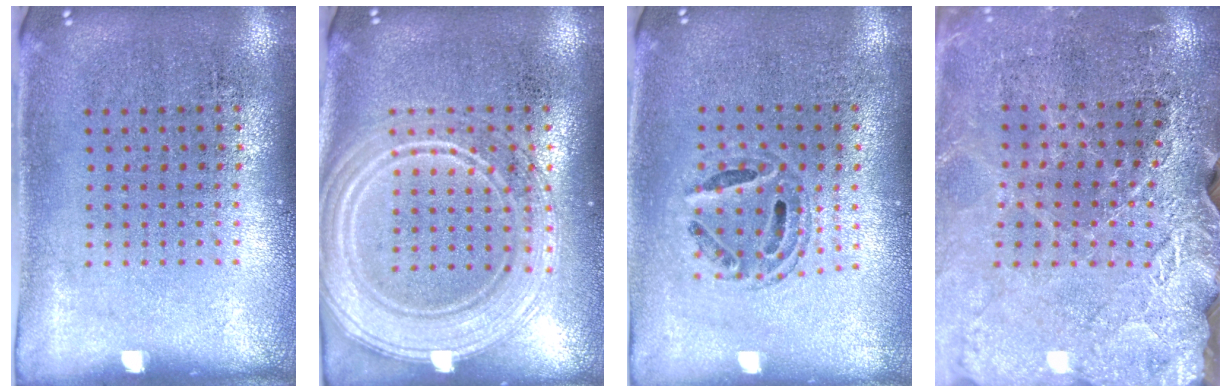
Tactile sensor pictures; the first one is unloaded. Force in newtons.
{"total": 3.5, "press": 3.5, "slide": 0.5}
{"total": 0.7, "press": 0.7, "slide": 0.1}
{"total": 3.0, "press": 3.0, "slide": 0.1}